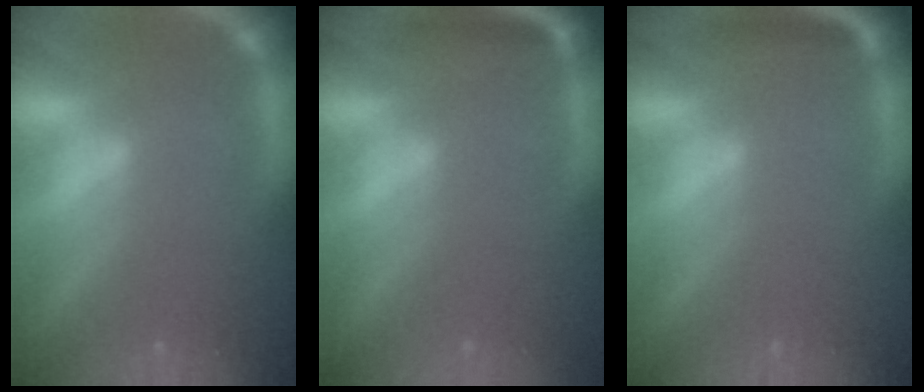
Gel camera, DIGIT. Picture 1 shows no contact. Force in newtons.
{"total": 2.5}
{"total": 1.9}